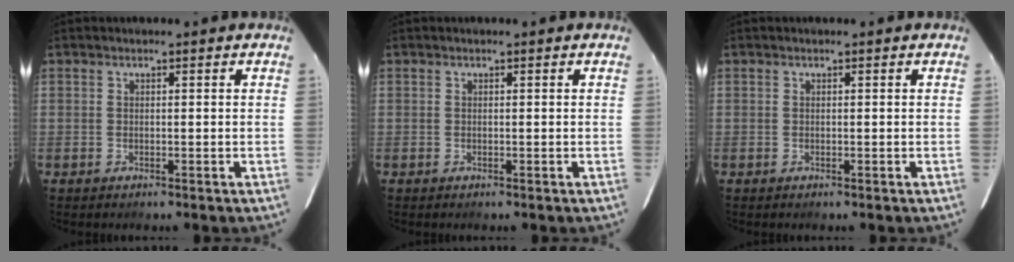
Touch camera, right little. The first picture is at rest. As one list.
[{"total": 0.0}, {"total": 0.0}]